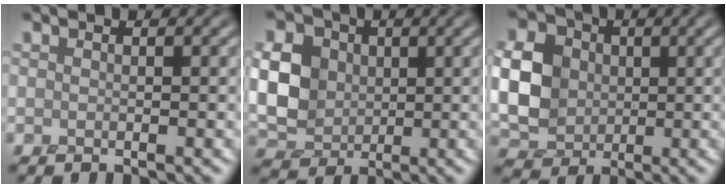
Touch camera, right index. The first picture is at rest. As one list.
[{"total": 9.1, "force": [1.1, 7.4, 5.2], "torque": [-0.125, 0.013, 0.008]}, {"total": 8.3, "force": [0.1, 6.8, 4.8], "torque": [-0.128, 0.000, -0.001]}]